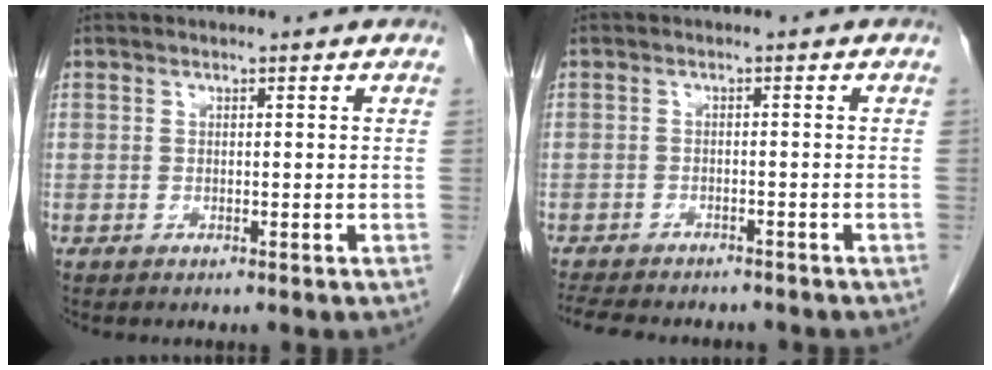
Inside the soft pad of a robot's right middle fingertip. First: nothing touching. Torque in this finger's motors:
{"motor_torque": [0.36, -0.34, 0.02, 0.01]}